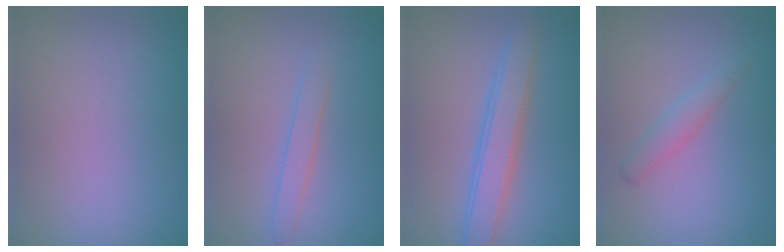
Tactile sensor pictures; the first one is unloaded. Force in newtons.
{"total": 1.5, "press": 1.4, "slide": 0.1}
{"total": 3.5, "press": 3.5, "slide": 0.1}
{"total": 1.6, "press": 1.6, "slide": 0.1}